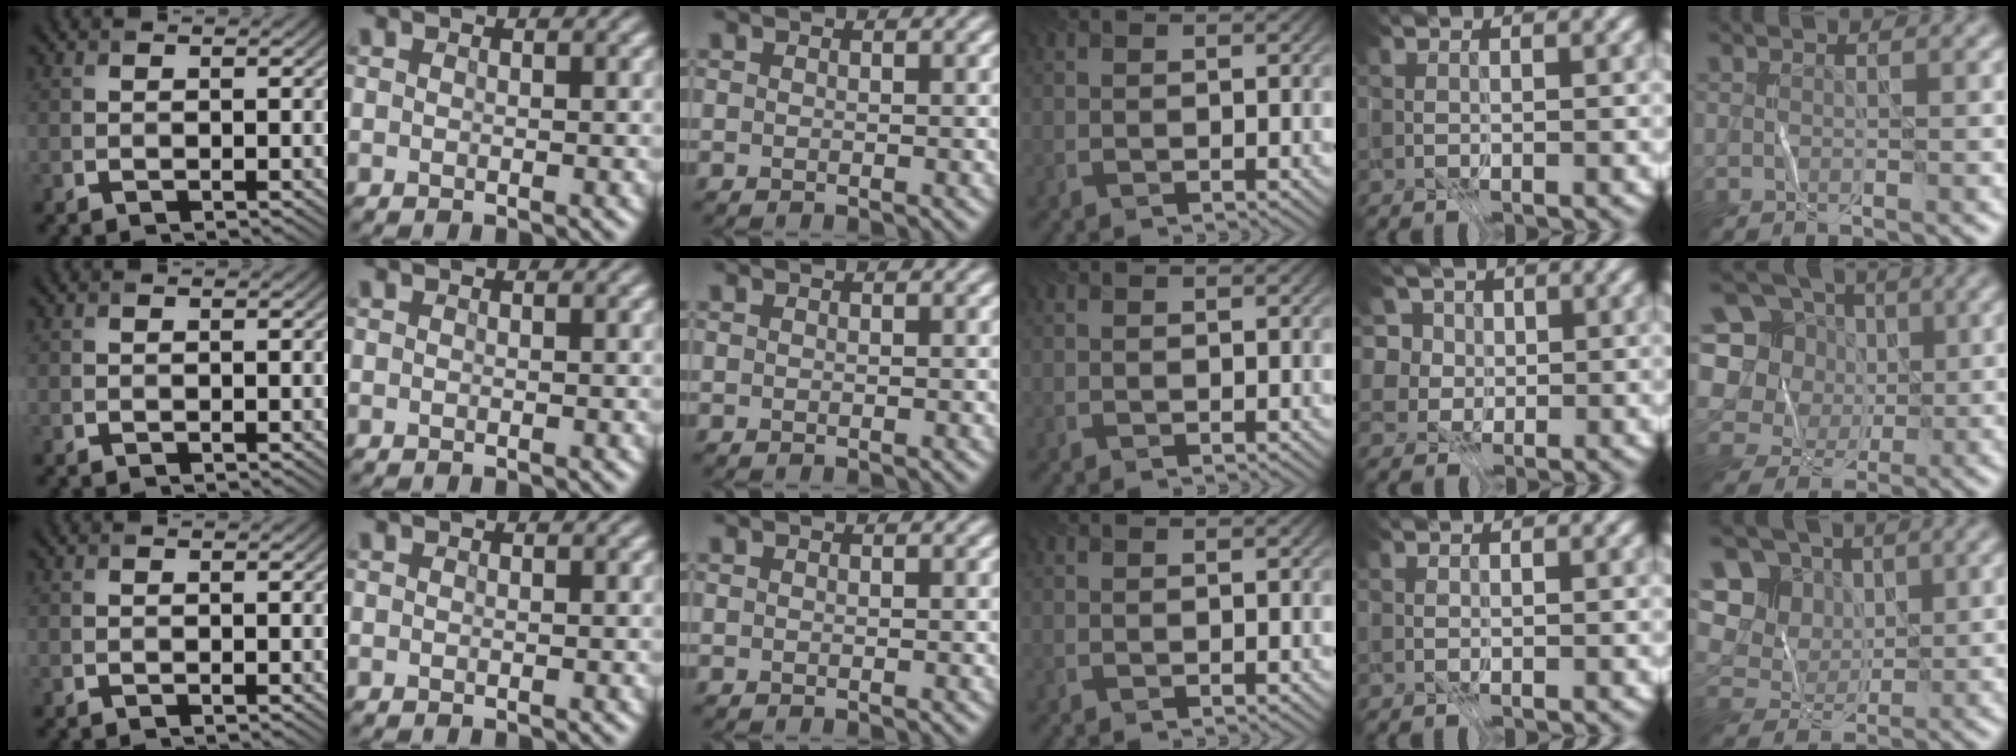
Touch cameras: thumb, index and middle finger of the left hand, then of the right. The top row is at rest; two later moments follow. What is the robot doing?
{"motion": "fold", "object": "file"}